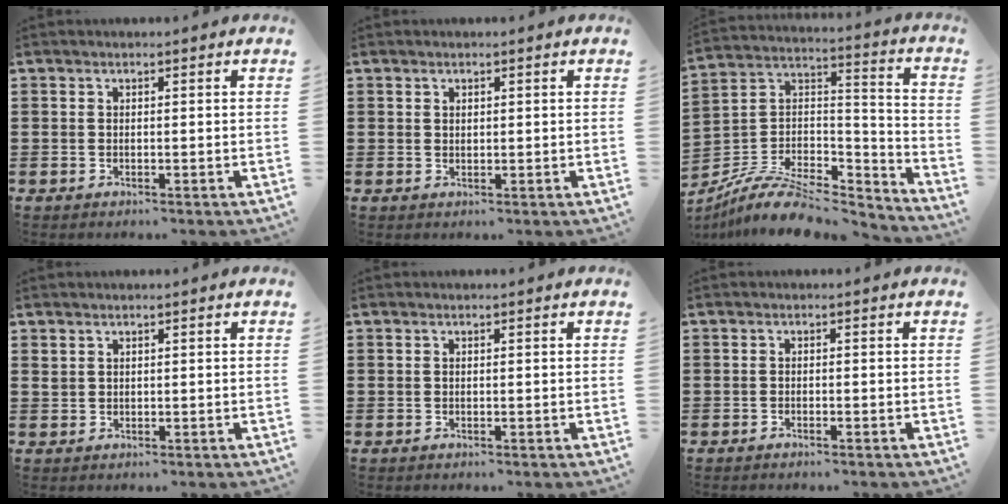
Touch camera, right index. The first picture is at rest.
{"total": 0.8, "force": [0.5, 0.5, 0.1], "torque": [-0.003, 0.003, 0.010]}
{"total": 9.3, "force": [-7.1, 4.0, 4.4], "torque": [-0.082, 0.019, -0.134]}
{"total": 1.0, "force": [0.7, 0.6, 0.2], "torque": [-0.006, 0.003, 0.014]}
{"total": 0.0}
{"total": 0.8, "force": [-0.7, -0.2, 0.2], "torque": [-0.005, -0.004, -0.014]}